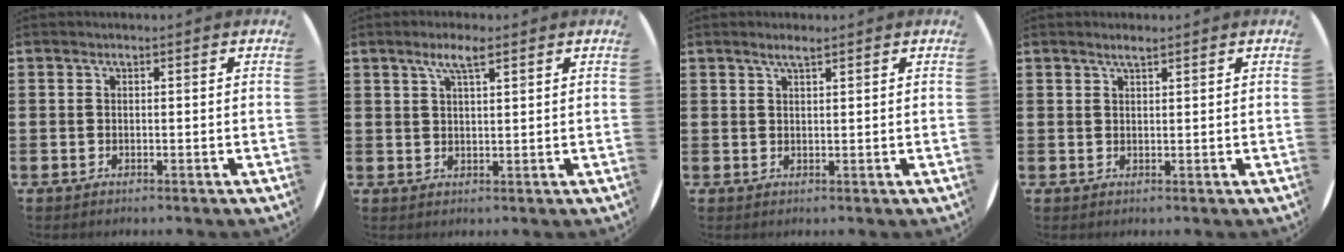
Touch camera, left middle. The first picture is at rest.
{"total": 4.0, "force": [2.6, 0.9, 2.9], "torque": [-0.054, 0.005, 0.043]}
{"total": 1.9, "force": [1.5, 0.2, 1.1], "torque": [-0.024, 0.003, 0.026]}
{"total": 1.5, "force": [1.3, 0.1, 0.8], "torque": [-0.017, 0.002, 0.023]}